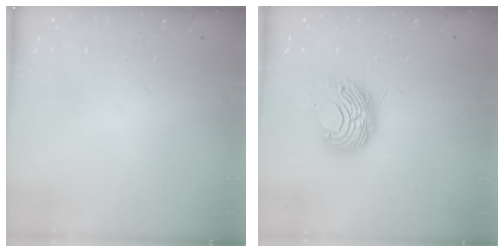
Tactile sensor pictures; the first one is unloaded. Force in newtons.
{"total": 8.9, "press": 8.9, "slide": 0.0}